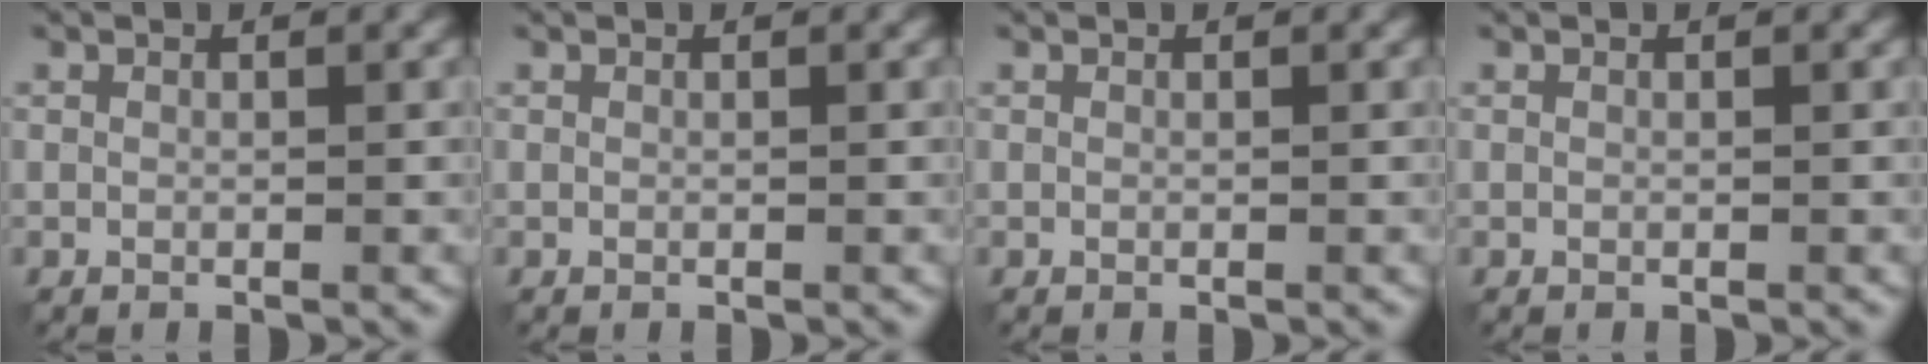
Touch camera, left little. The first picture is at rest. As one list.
[{"total": 0.0}, {"total": 0.0}, {"total": 0.0}]